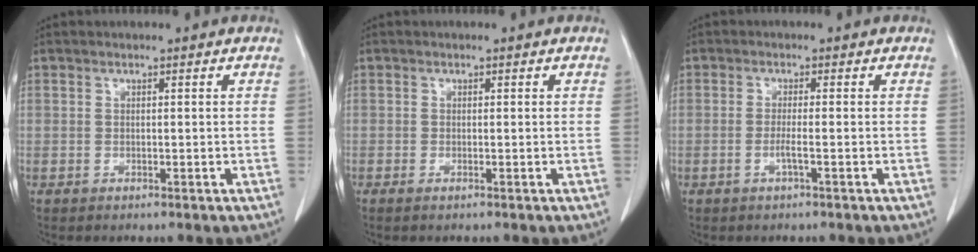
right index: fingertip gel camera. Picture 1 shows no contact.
{"total": 0.8, "force": [-0.5, 0.1, 0.6], "torque": [-0.010, -0.001, -0.009]}
{"total": 1.8, "force": [-0.7, -0.2, 1.6], "torque": [-0.031, -0.001, -0.016]}